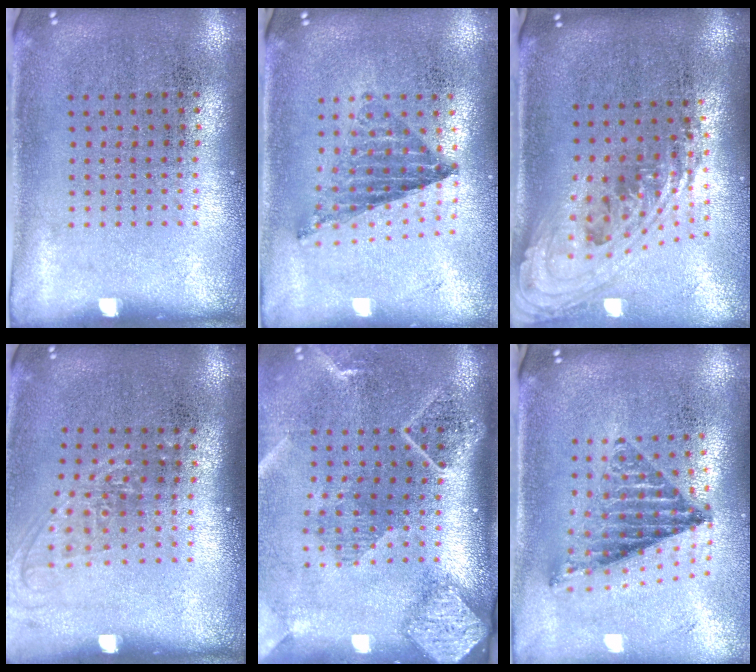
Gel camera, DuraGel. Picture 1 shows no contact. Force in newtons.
{"total": 0.8, "press": 0.8, "slide": 0.2}
{"total": 2.4, "press": 1.7, "slide": 1.7}
{"total": 1.3, "press": 1.0, "slide": 0.8}
{"total": 2.7, "press": 2.0, "slide": 1.8}
{"total": 1.1, "press": 1.0, "slide": 0.5}